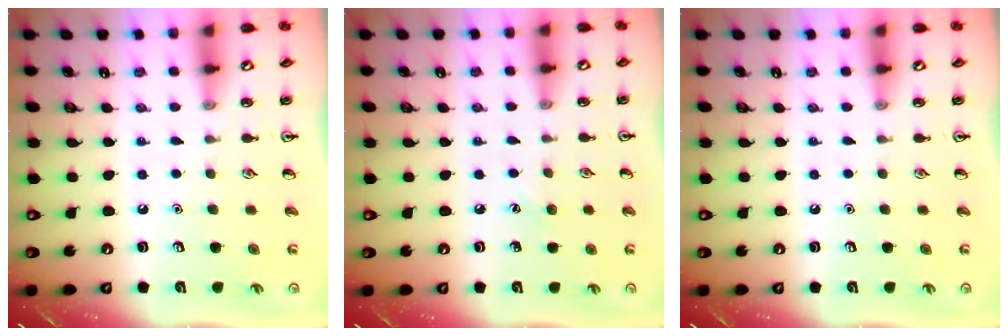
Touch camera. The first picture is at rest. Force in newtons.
{"total": 3.9, "press": 3.7, "slide": 1.2}
{"total": 0.0}